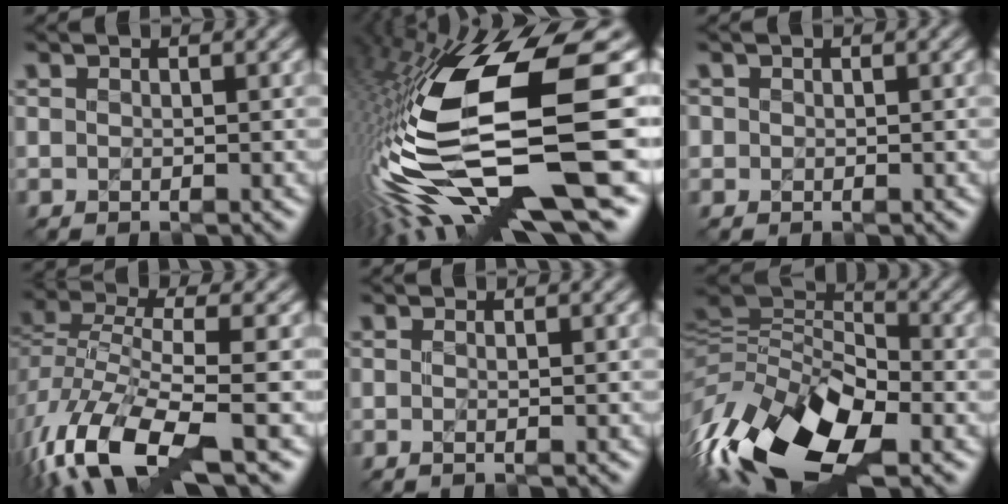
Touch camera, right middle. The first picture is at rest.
{"total": 15.8, "force": [-2.6, 5.1, 14.8], "torque": [-0.305, -0.019, -0.038]}
{"total": 0.6, "force": [0.0, 0.6, 0.0], "torque": [0.004, -0.001, 0.001]}
{"total": 9.8, "force": [-5.1, 3.4, 7.7], "torque": [-0.166, -0.009, -0.100]}
{"total": 1.3, "force": [0.1, 0.7, 1.1], "torque": [-0.009, -0.004, -0.011]}
{"total": 14.8, "force": [-7.3, 7.4, 10.5], "torque": [-0.221, 0.000, -0.135]}